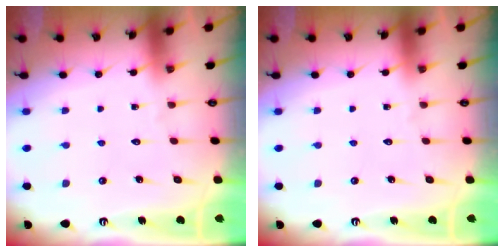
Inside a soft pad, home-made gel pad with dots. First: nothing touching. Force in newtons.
{"total": 0.0}